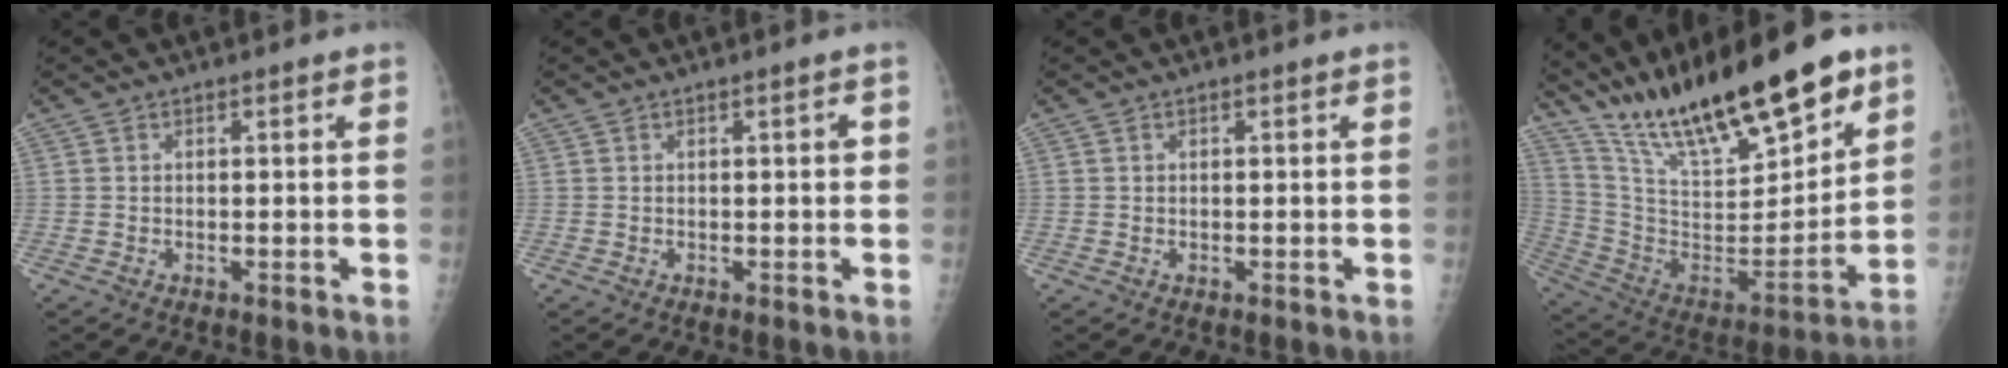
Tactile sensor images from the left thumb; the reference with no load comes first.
{"total": 1.2, "force": [0.2, 0.3, 1.1], "torque": [-0.014, 0.002, 0.001]}
{"total": 0.0}
{"total": 27.1, "force": [19.8, 7.4, 16.9], "torque": [-0.253, -0.081, 0.347]}